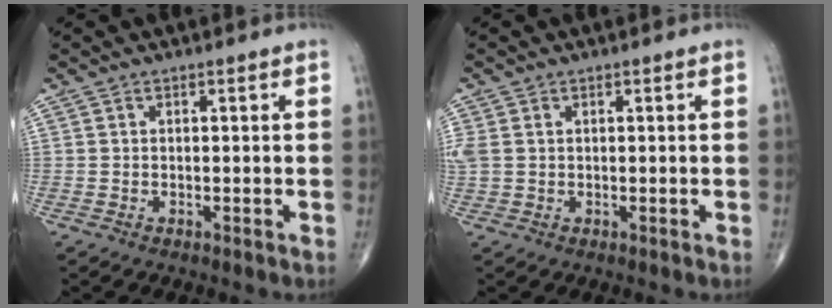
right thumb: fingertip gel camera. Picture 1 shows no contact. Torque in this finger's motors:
{"motor_torque": [-0.27, -0.26, 0.45, 0.29, 0.00]}